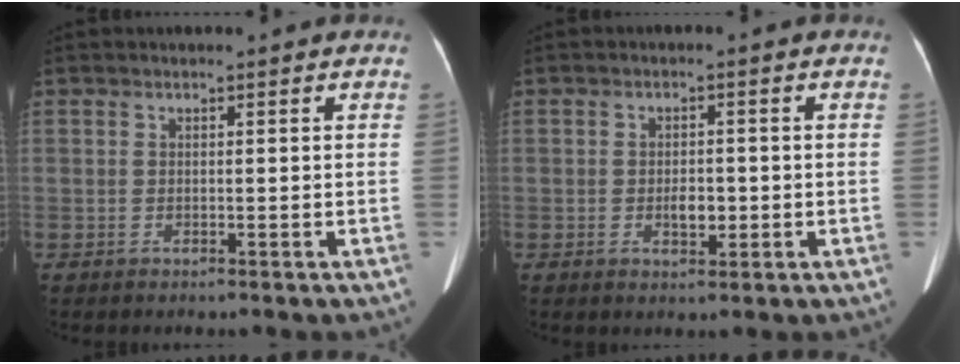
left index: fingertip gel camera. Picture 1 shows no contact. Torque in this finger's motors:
{"motor_torque": [0.00, 0.00, 0.04, 0.03]}